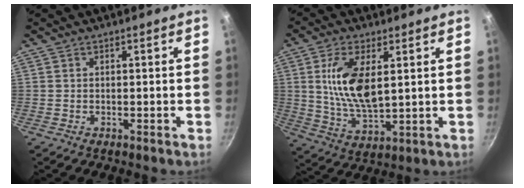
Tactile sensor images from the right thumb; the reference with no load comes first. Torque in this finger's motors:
{"motor_torque": [1.30, 2.72, 1.49, 0.18, 0.18]}